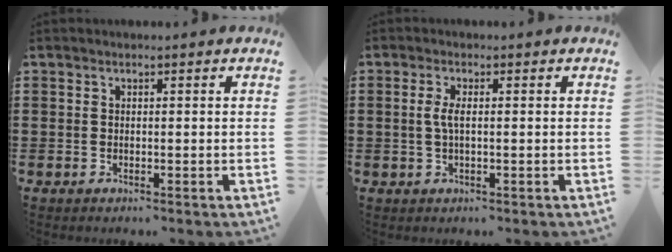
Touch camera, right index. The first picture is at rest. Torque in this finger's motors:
{"motor_torque": [0.48, 0.22, 0.36, 0.11]}